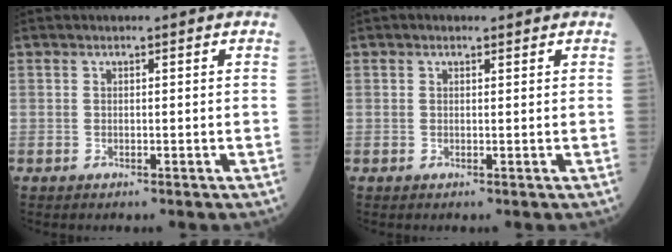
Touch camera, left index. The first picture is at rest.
{"total": 0.9, "force": [0.7, 0.5, 0.3], "torque": [-0.012, 0.005, 0.008]}